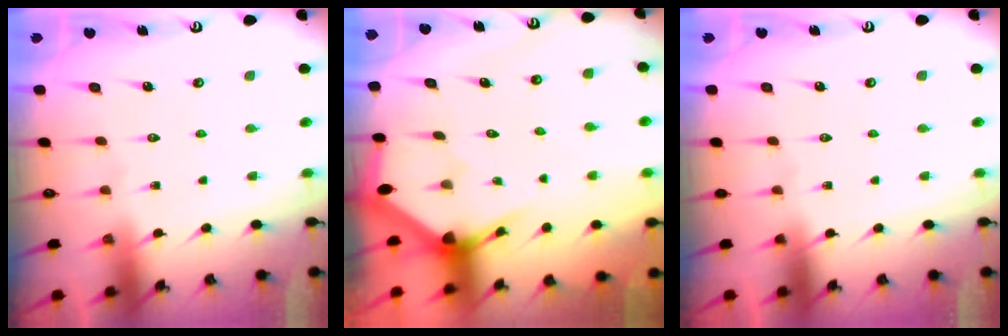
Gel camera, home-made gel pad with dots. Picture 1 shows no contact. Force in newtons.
{"total": 2.8, "press": 2.8, "slide": 0.2}
{"total": 0.0}